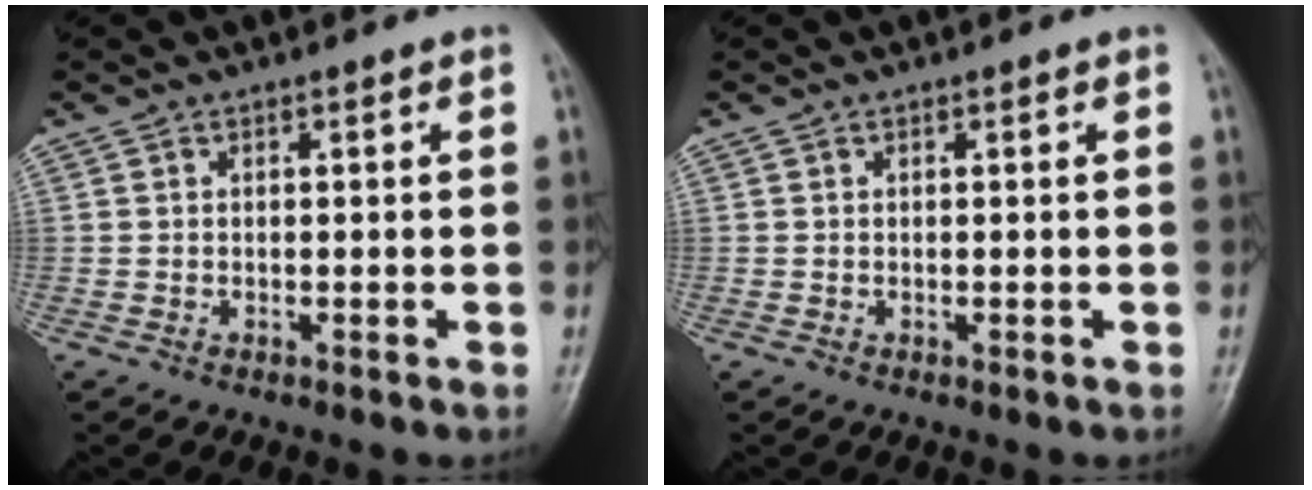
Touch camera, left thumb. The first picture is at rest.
{"total": 0.0}